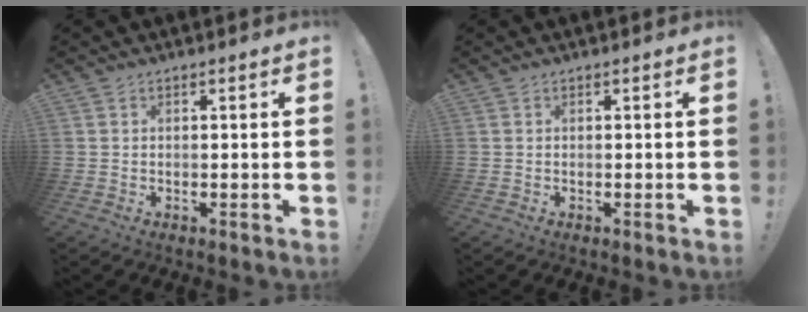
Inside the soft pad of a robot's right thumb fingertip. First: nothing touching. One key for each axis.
{"total": 0.0}